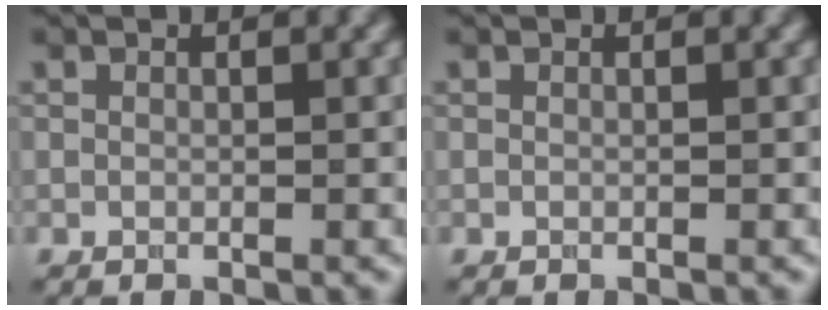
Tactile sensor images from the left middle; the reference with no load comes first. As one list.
[{"total": 0.0}]